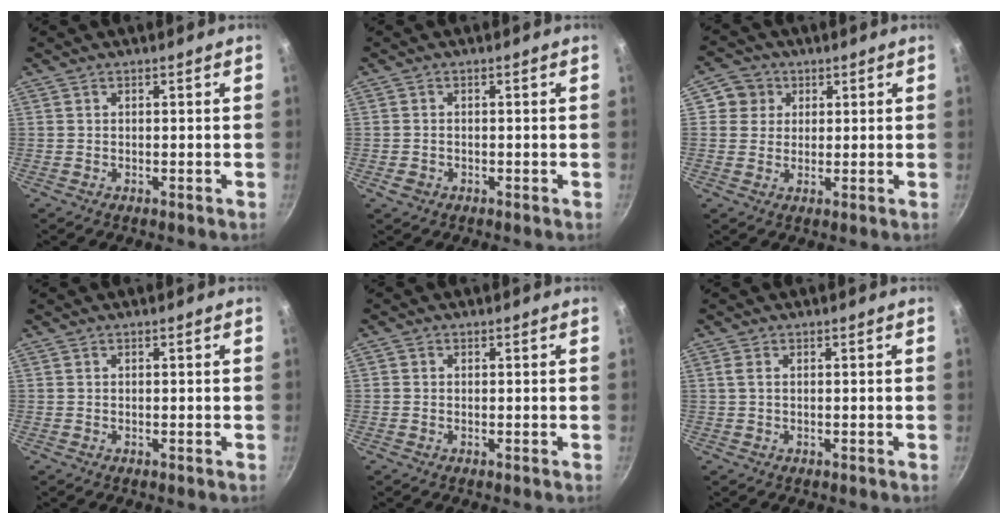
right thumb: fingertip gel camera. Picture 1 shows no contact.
{"total": 1.7, "force": [-0.7, 1.3, 0.7], "torque": [-0.013, 0.003, -0.011]}
{"total": 5.1, "force": [1.6, 4.8, 0.7], "torque": [0.029, 0.007, 0.017]}
{"total": 0.0}
{"total": 0.7, "force": [-0.1, 0.6, 0.2], "torque": [-0.002, 0.002, -0.003]}
{"total": 1.3, "force": [0.3, 0.7, 1.1], "torque": [-0.023, 0.001, 0.006]}